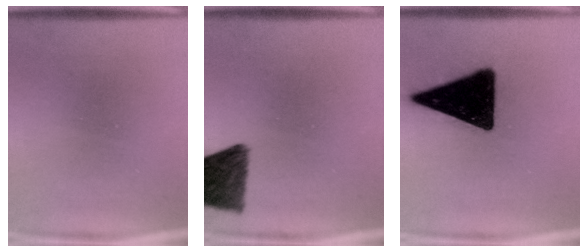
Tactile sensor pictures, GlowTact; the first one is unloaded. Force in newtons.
{"total": 10.8}
{"total": 18.5}